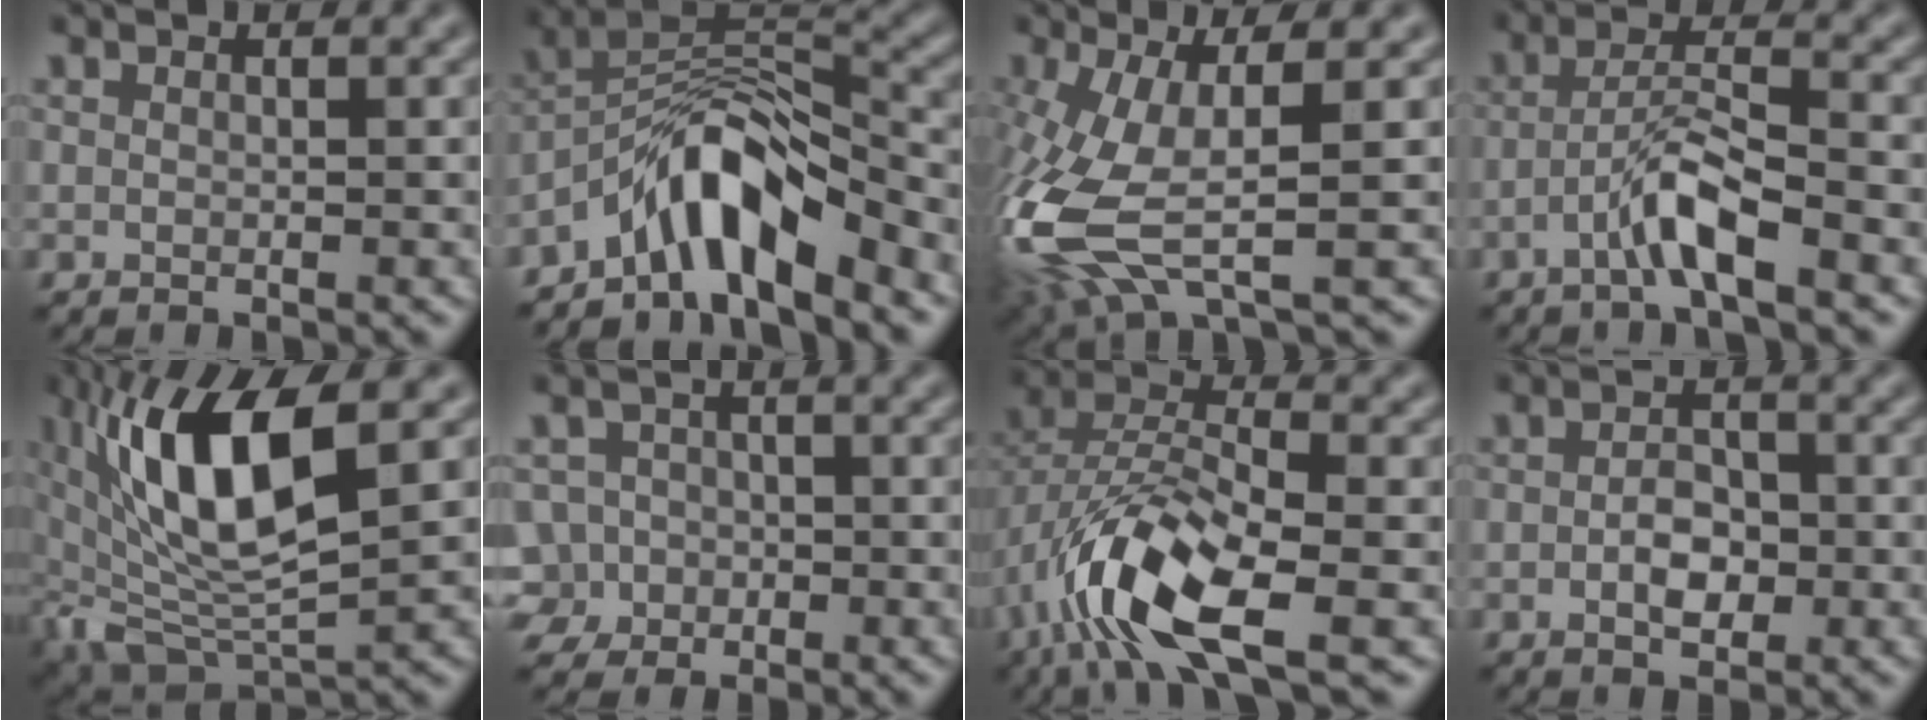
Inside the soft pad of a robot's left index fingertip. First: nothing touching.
{"total": 7.2, "force": [-4.9, 1.9, 5.0], "torque": [-0.075, 0.010, -0.094]}
{"total": 10.2, "force": [-2.0, 3.6, 9.3], "torque": [-0.228, -0.015, -0.038]}
{"total": 4.2, "force": [-2.2, 0.4, 3.5], "torque": [-0.069, 0.016, -0.049]}
{"total": 11.3, "force": [2.9, 4.2, 10.0], "torque": [-0.194, -0.005, 0.052]}
{"total": 5.3, "force": [-2.4, 4.5, 1.3], "torque": [-0.013, -0.002, -0.054]}
{"total": 9.5, "force": [-4.2, 3.6, 7.7], "torque": [-0.161, 0.001, -0.087]}
{"total": 2.7, "force": [-0.6, 1.5, 2.2], "torque": [-0.042, -0.001, -0.011]}